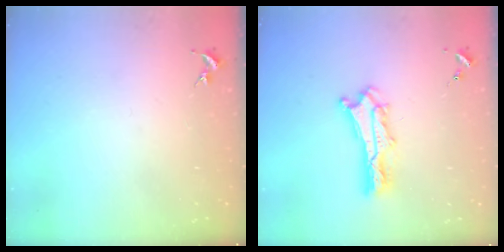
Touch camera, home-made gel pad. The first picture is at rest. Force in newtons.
{"total": 4.5, "press": 4.5, "slide": 0.4}